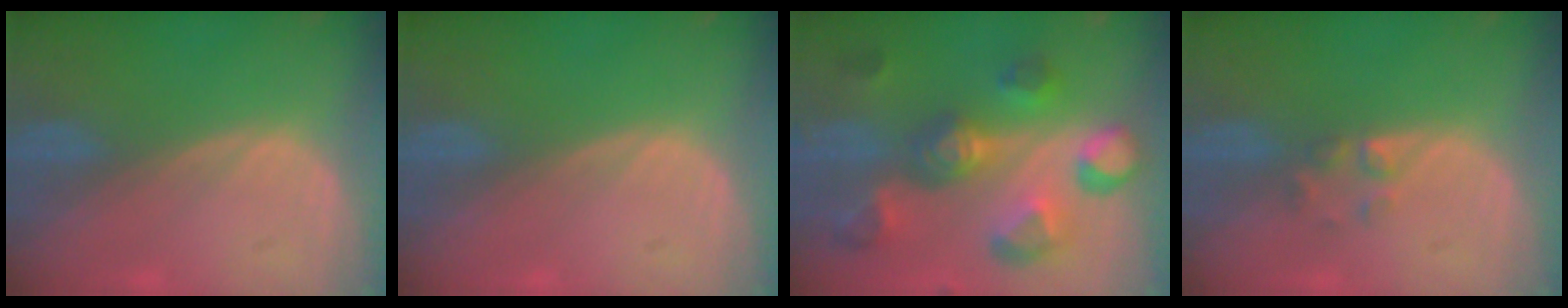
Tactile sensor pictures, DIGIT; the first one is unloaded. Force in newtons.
{"total": 0.0}
{"total": 11.1, "press": 10.0, "slide": 4.8}
{"total": 2.0, "press": 2.0, "slide": 0.2}